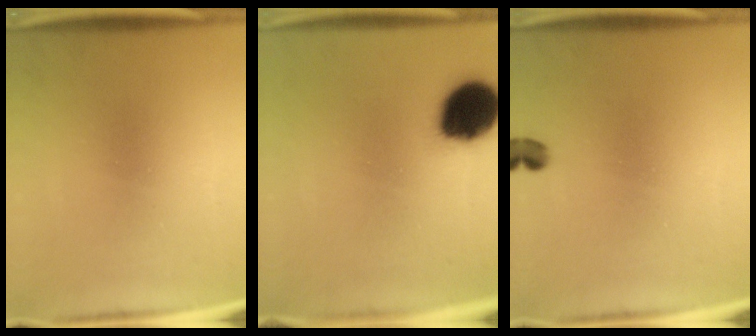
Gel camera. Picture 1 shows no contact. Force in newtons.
{"total": 15.9}
{"total": 2.0}